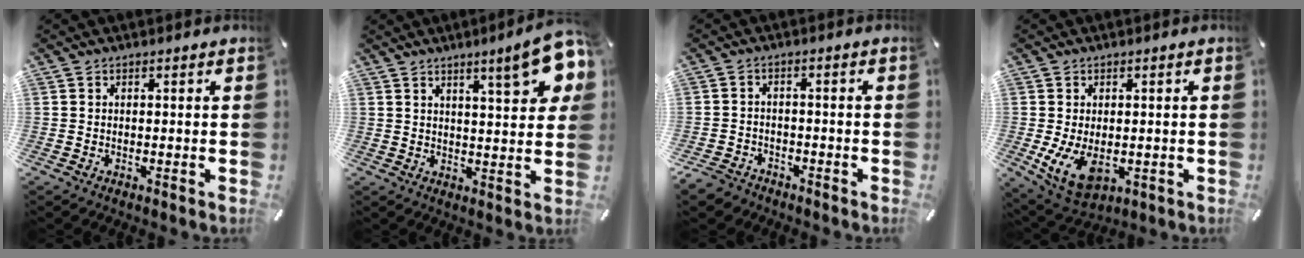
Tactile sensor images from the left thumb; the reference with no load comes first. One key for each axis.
{"total": 13.1, "fx": 7.3, "fy": 3.2, "fz": 10.4, "tx": -0.135, "ty": -0.042, "tz": 0.113}
{"total": 4.5, "fx": -3.6, "fy": 2.5, "fz": 1.1, "tx": -0.034, "ty": 0.014, "tz": -0.074}
{"total": 8.8, "fx": -1.2, "fy": 5.6, "fz": 6.6, "tx": -0.132, "ty": -0.008, "tz": -0.019}